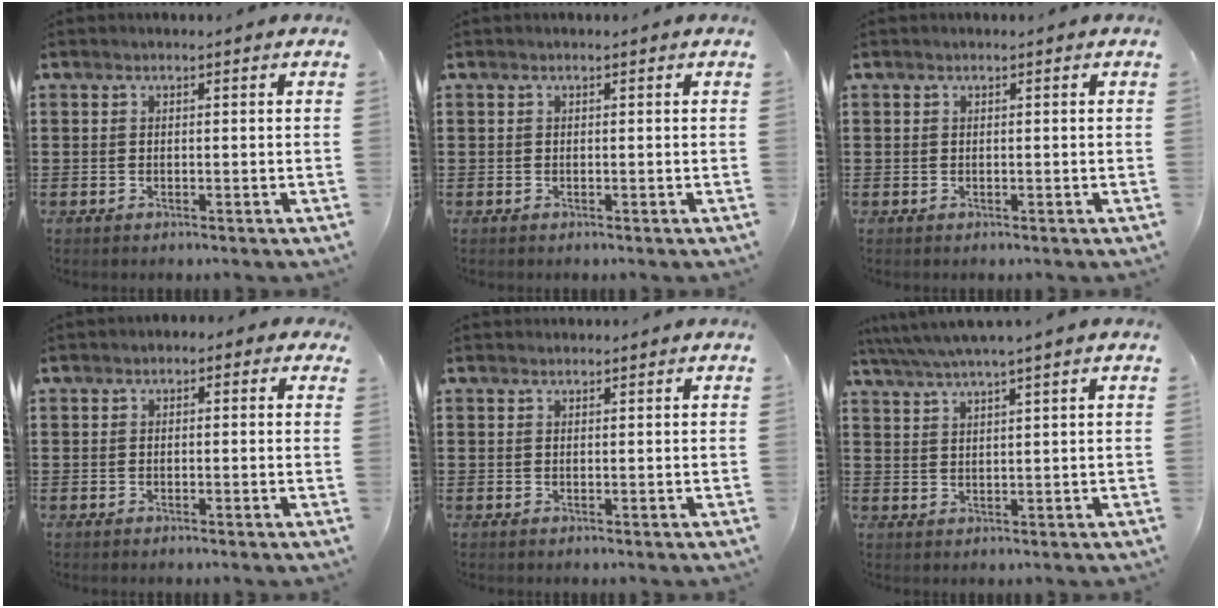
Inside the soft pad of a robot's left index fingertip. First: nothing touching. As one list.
[{"total": 0.0}, {"total": 0.0}, {"total": 0.8, "force": [-0.3, 0.7, 0.4], "torque": [-0.010, 0.006, -0.008]}, {"total": 0.6, "force": [0.6, 0.1, 0.0], "torque": [-0.003, 0.000, 0.012]}, {"total": 3.2, "force": [2.6, -0.6, 1.7], "torque": [-0.040, -0.004, 0.045]}]